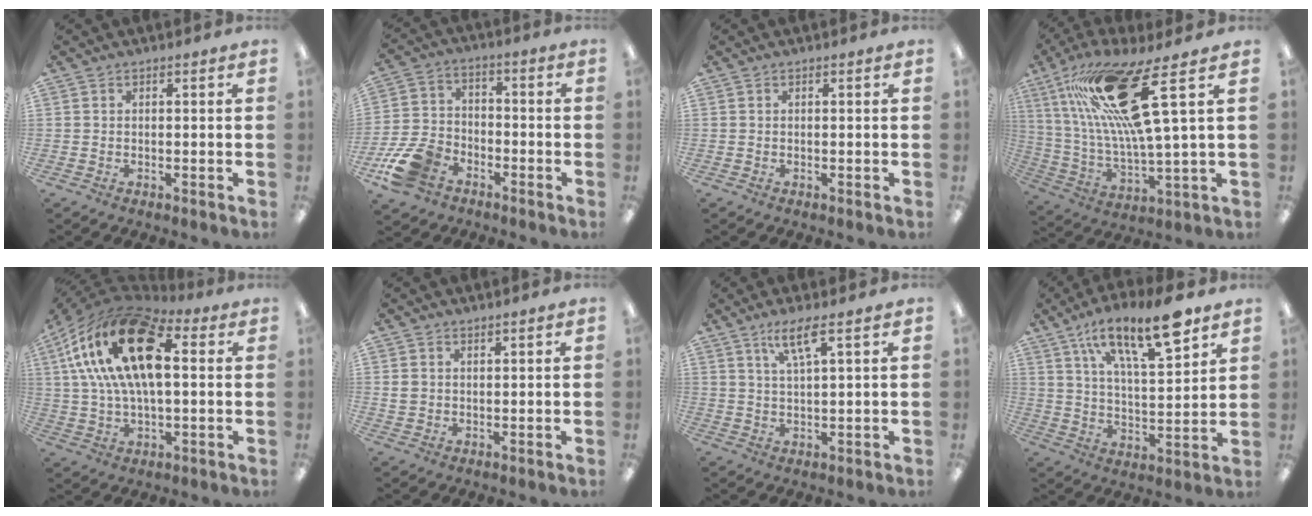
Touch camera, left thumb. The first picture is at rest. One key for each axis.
{"total": 11.8, "fx": -7.0, "fy": 7.7, "fz": 5.5, "tx": -0.119, "ty": 0.045, "tz": -0.127}
{"total": 0.0}
{"total": 23.4, "fx": 12.1, "fy": 5.7, "fz": 19.2, "tx": -0.359, "ty": -0.040, "tz": 0.195}
{"total": 24.3, "fx": 7.8, "fy": 11.9, "fz": 19.7, "tx": -0.385, "ty": -0.009, "tz": 0.125}
{"total": 2.3, "fx": 1.4, "fy": 1.7, "fz": 0.6, "tx": -0.006, "ty": -0.001, "tz": 0.024}
{"total": 6.1, "fx": 3.8, "fy": 0.8, "fz": 4.7, "tx": -0.094, "ty": -0.006, "tz": 0.063}
{"total": 19.1, "fx": 12.8, "fy": 5.9, "fz": 13.0, "tx": -0.209, "ty": -0.068, "tz": 0.208}